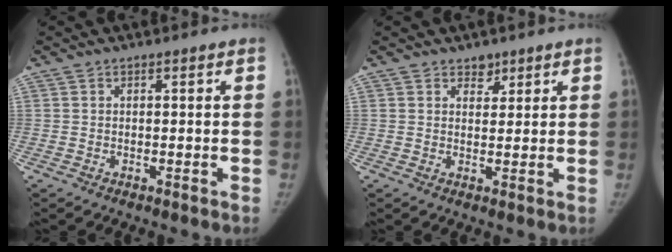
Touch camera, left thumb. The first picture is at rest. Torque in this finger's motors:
{"motor_torque": [0.26, 0.02, 0.52, -0.20, 0.04]}